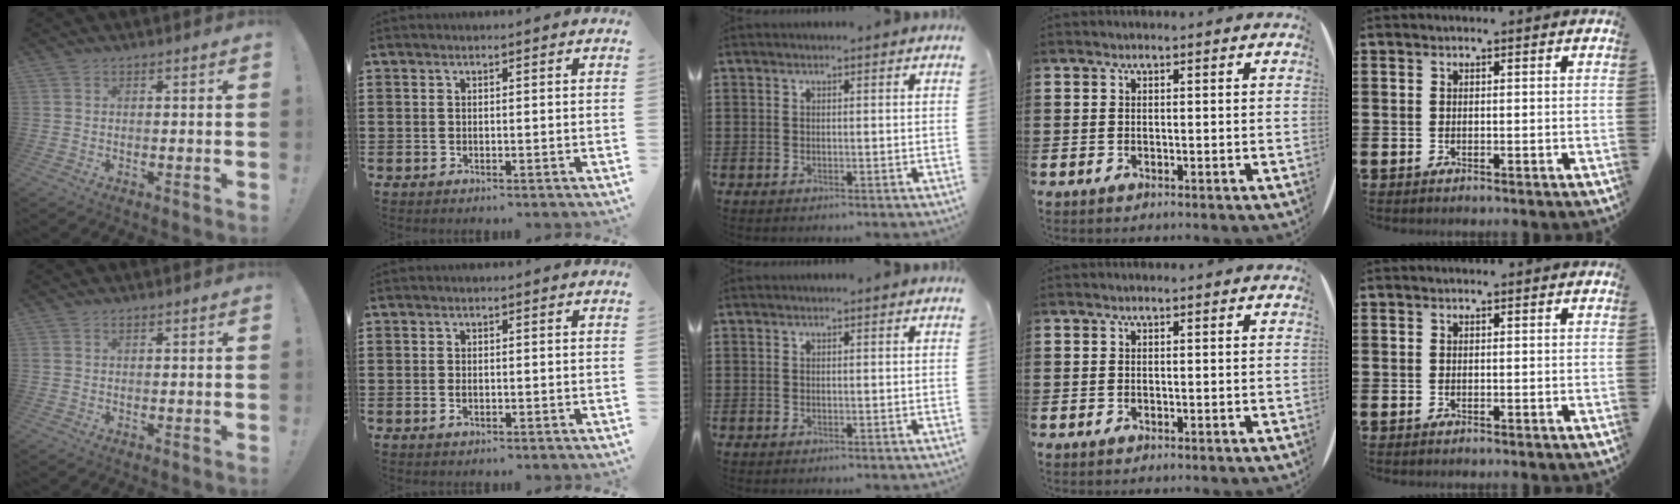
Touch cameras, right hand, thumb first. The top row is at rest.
{"thumb": {"total": 0.8, "force": [0.4, 0.4, 0.5], "torque": [-0.012, 0.002, 0.008]}, "index": {"total": 1.0, "force": [-0.4, 0.4, 0.9], "torque": [-0.019, -0.006, -0.005]}}